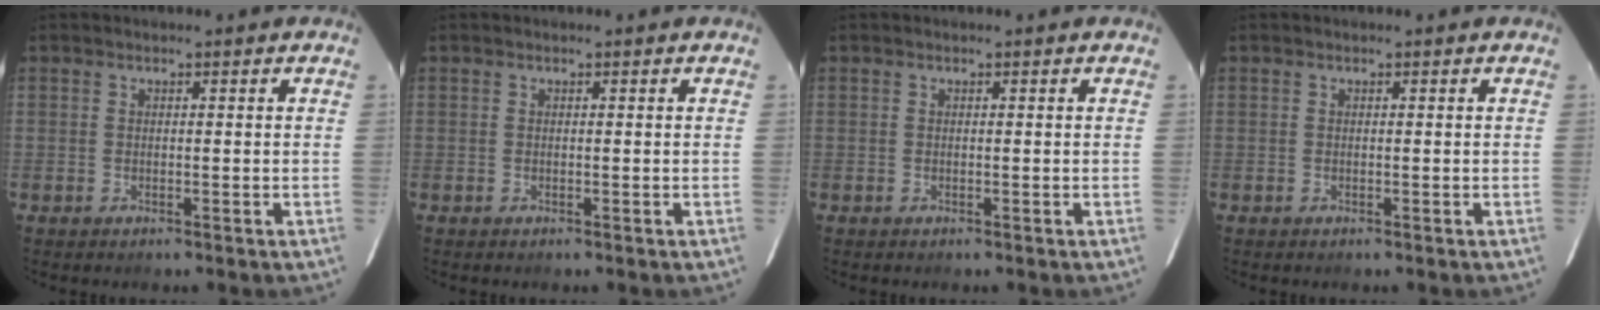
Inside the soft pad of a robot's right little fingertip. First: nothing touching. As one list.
[{"total": 0.0}, {"total": 0.0}, {"total": 0.0}]